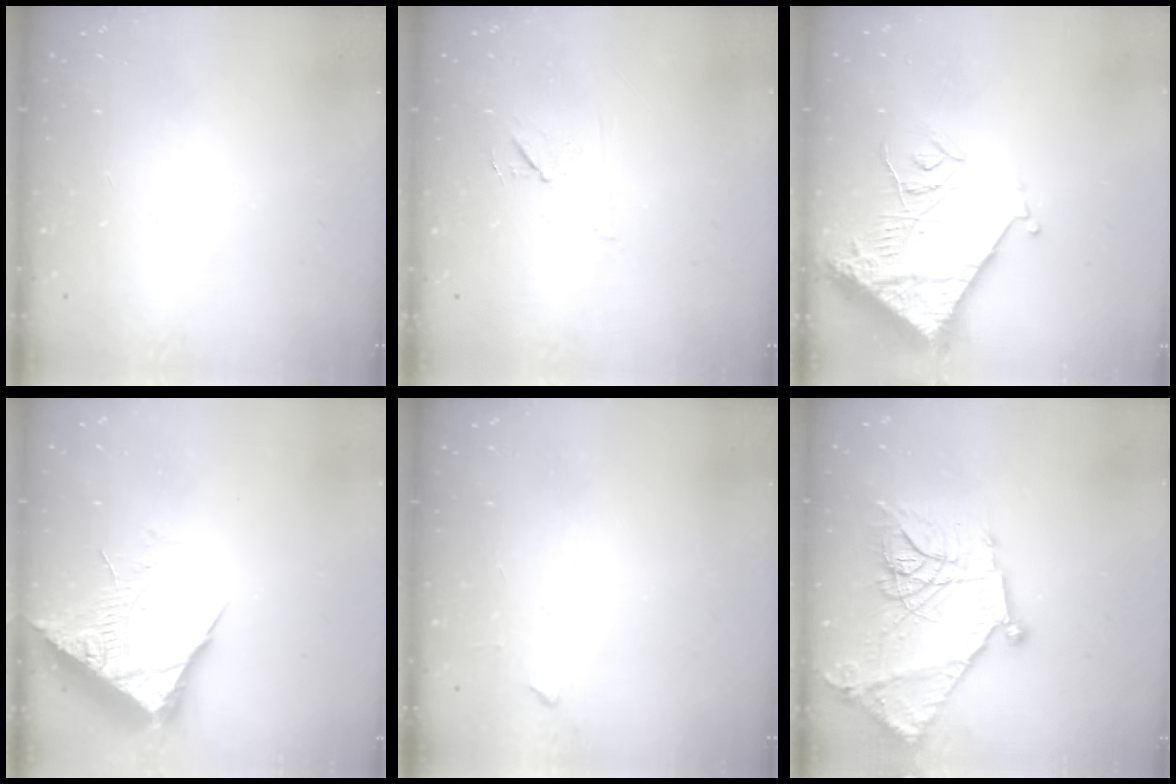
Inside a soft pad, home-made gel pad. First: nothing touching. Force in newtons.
{"total": 5.9, "press": 5.9, "slide": 0.9}
{"total": 14.6, "press": 14.5, "slide": 1.4}
{"total": 8.8, "press": 8.7, "slide": 0.9}
{"total": 3.2, "press": 3.2, "slide": 0.4}
{"total": 21.3, "press": 21.2, "slide": 1.6}